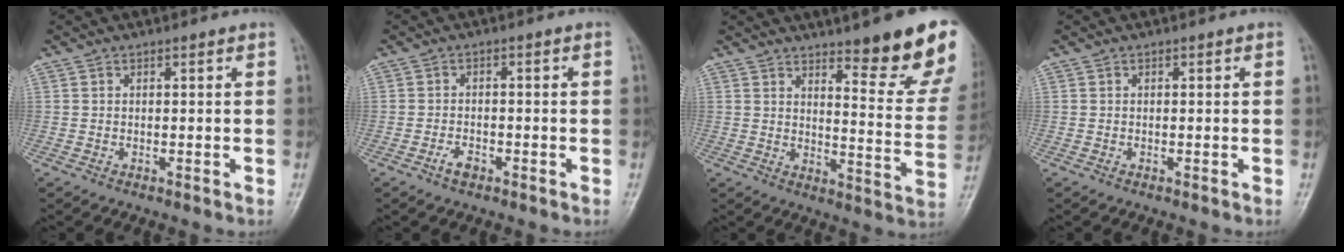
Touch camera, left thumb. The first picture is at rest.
{"total": 2.4, "force": [-1.6, 1.2, 1.4], "torque": [-0.027, 0.012, -0.029]}
{"total": 16.4, "force": [11.0, 3.2, 11.7], "torque": [-0.114, -0.079, 0.147]}
{"total": 0.0}